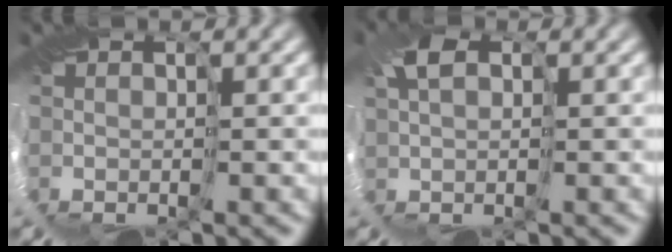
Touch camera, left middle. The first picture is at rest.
{"total": 1.9, "force": [0.8, 1.3, 1.2], "torque": [-0.039, 0.010, 0.010]}